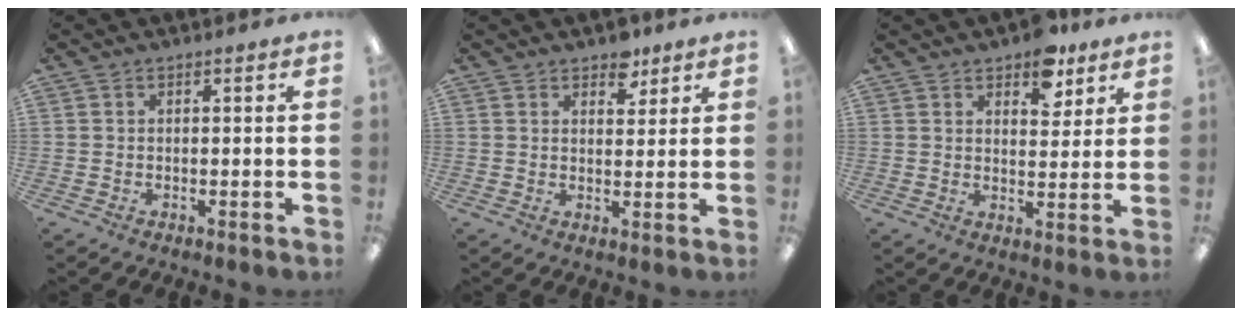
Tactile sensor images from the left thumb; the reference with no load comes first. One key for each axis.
{"total": 5.0, "fx": 3.7, "fy": 2.7, "fz": 1.9, "tx": -0.006, "ty": -0.020, "tz": 0.061}
{"total": 7.8, "fx": 5.7, "fy": 4.1, "fz": 3.5, "tx": -0.029, "ty": -0.028, "tz": 0.096}